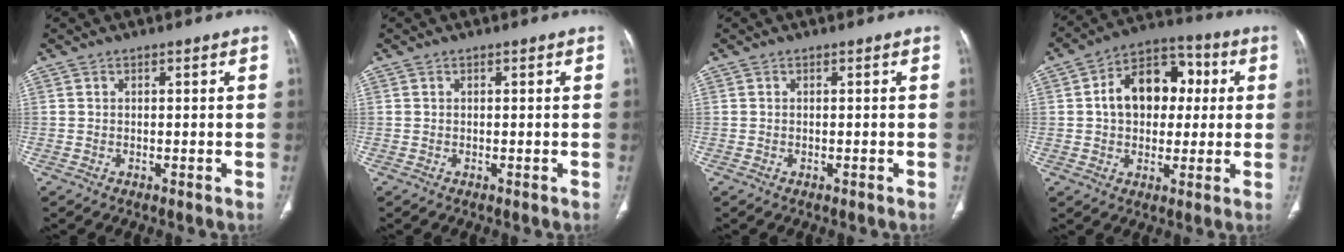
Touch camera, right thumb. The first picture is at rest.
{"total": 0.0}
{"total": 0.0}
{"total": 14.5, "force": [1.9, 10.2, 10.1], "torque": [-0.120, 0.024, 0.021]}